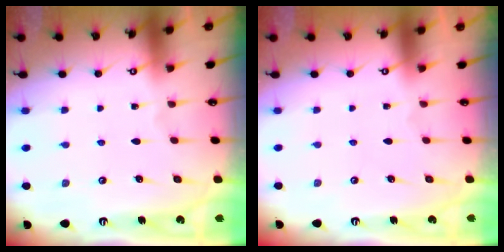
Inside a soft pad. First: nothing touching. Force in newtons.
{"total": 1.5, "press": 1.4, "slide": 0.6}